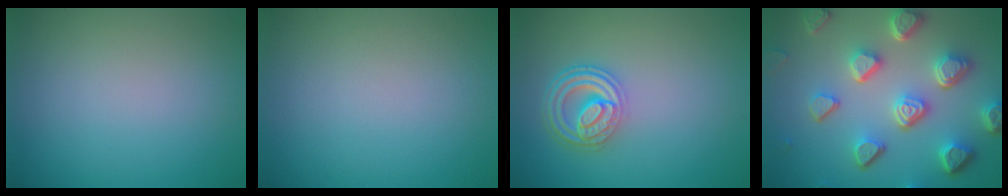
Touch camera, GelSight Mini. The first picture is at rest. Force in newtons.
{"total": 0.0}
{"total": 4.6, "press": 3.4, "slide": 3.1}
{"total": 7.5, "press": 5.6, "slide": 5.0}